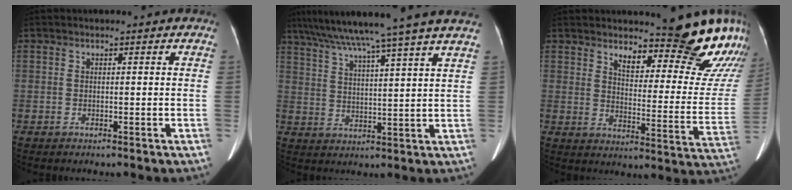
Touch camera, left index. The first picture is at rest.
{"total": 19.1, "force": [16.1, -2.1, 10.0], "torque": [-0.174, 0.006, 0.229]}
{"total": 17.7, "force": [15.4, 3.2, 8.2], "torque": [-0.083, -0.077, 0.183]}